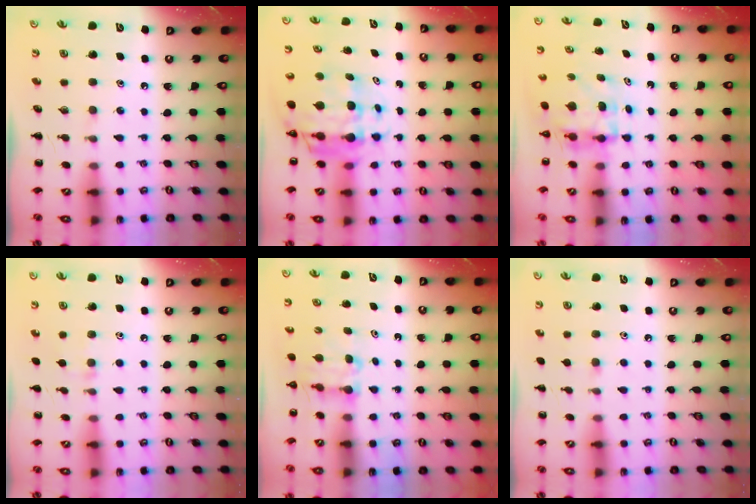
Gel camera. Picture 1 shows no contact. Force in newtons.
{"total": 8.1, "press": 7.8, "slide": 2.4}
{"total": 3.9, "press": 3.9, "slide": 0.3}
{"total": 5.0, "press": 4.6, "slide": 1.9}
{"total": 2.7, "press": 2.5, "slide": 1.1}
{"total": 3.9, "press": 3.7, "slide": 1.3}